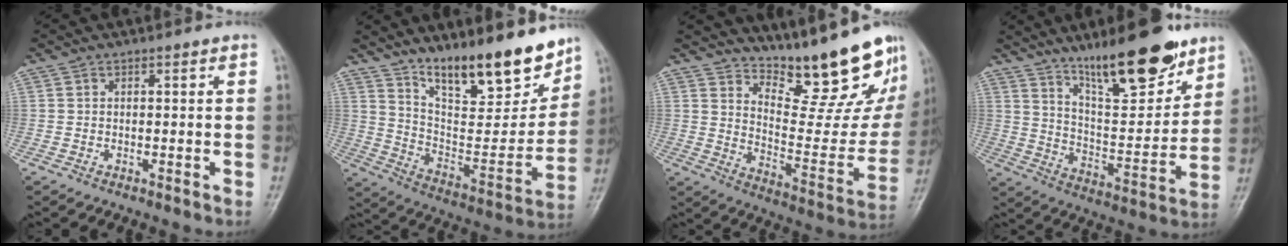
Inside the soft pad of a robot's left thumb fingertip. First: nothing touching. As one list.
[{"total": 20.7, "force": [15.1, 6.2, 12.6], "torque": [-0.152, -0.090, 0.254]}, {"total": 20.2, "force": [16.6, 5.1, 10.3], "torque": [-0.104, -0.131, 0.239]}, {"total": 18.2, "force": [13.0, 5.0, 11.7], "torque": [-0.147, -0.087, 0.222]}]